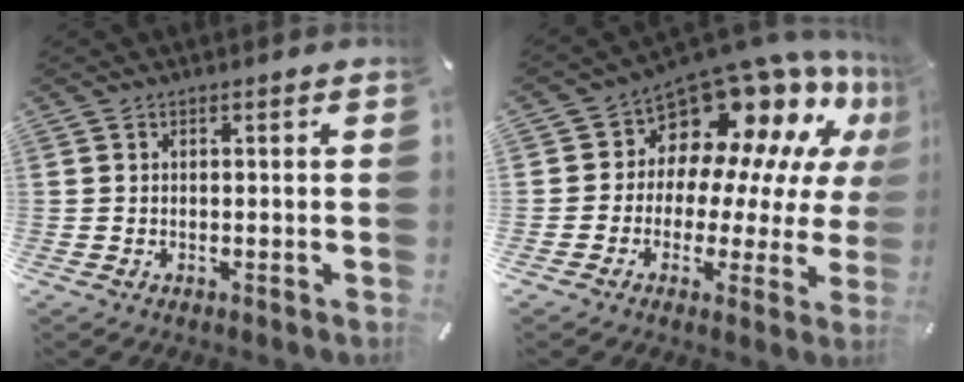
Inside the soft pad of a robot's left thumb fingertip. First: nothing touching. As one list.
[{"total": 13.7, "force": [10.7, 7.5, 4.1], "torque": [-0.067, -0.114, 0.181]}]